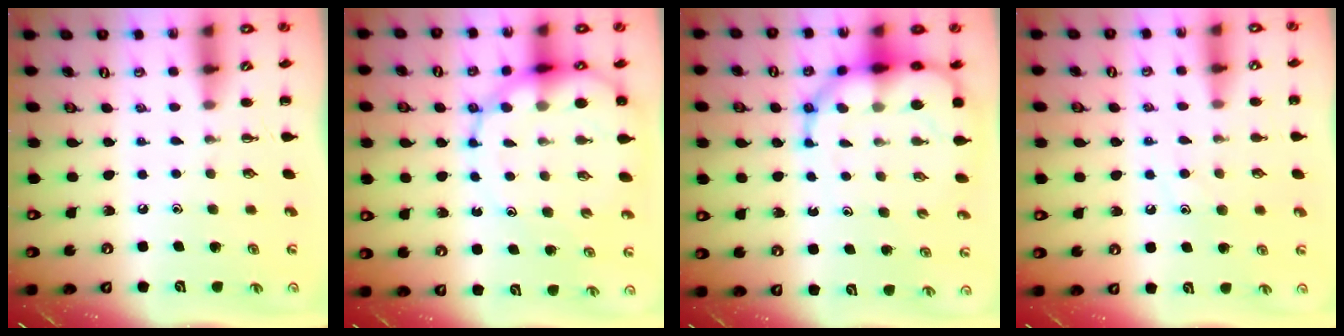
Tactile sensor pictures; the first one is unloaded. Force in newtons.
{"total": 14.4, "press": 13.9, "slide": 3.7}
{"total": 11.1, "press": 10.8, "slide": 2.7}
{"total": 8.4, "press": 8.4, "slide": 1.2}